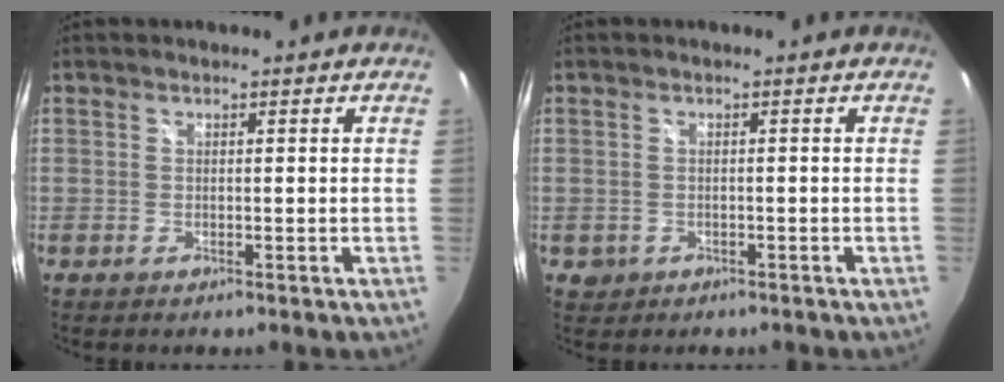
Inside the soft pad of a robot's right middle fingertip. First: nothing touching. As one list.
[{"total": 2.1, "force": [-0.8, 1.9, 0.6], "torque": [-0.017, -0.004, -0.008]}]